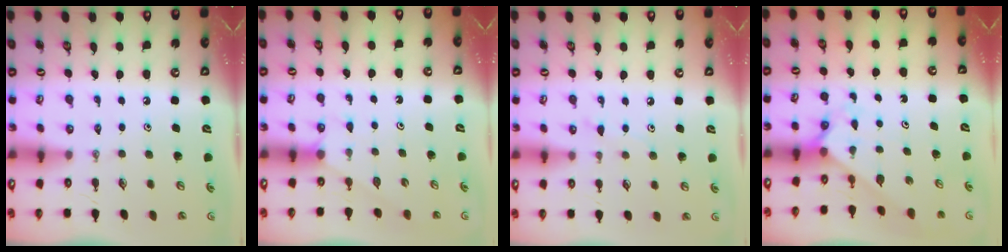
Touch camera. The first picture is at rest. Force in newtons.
{"total": 3.4, "press": 3.4, "slide": 0.3}
{"total": 6.1, "press": 6.1, "slide": 0.6}
{"total": 2.3, "press": 2.3, "slide": 0.2}